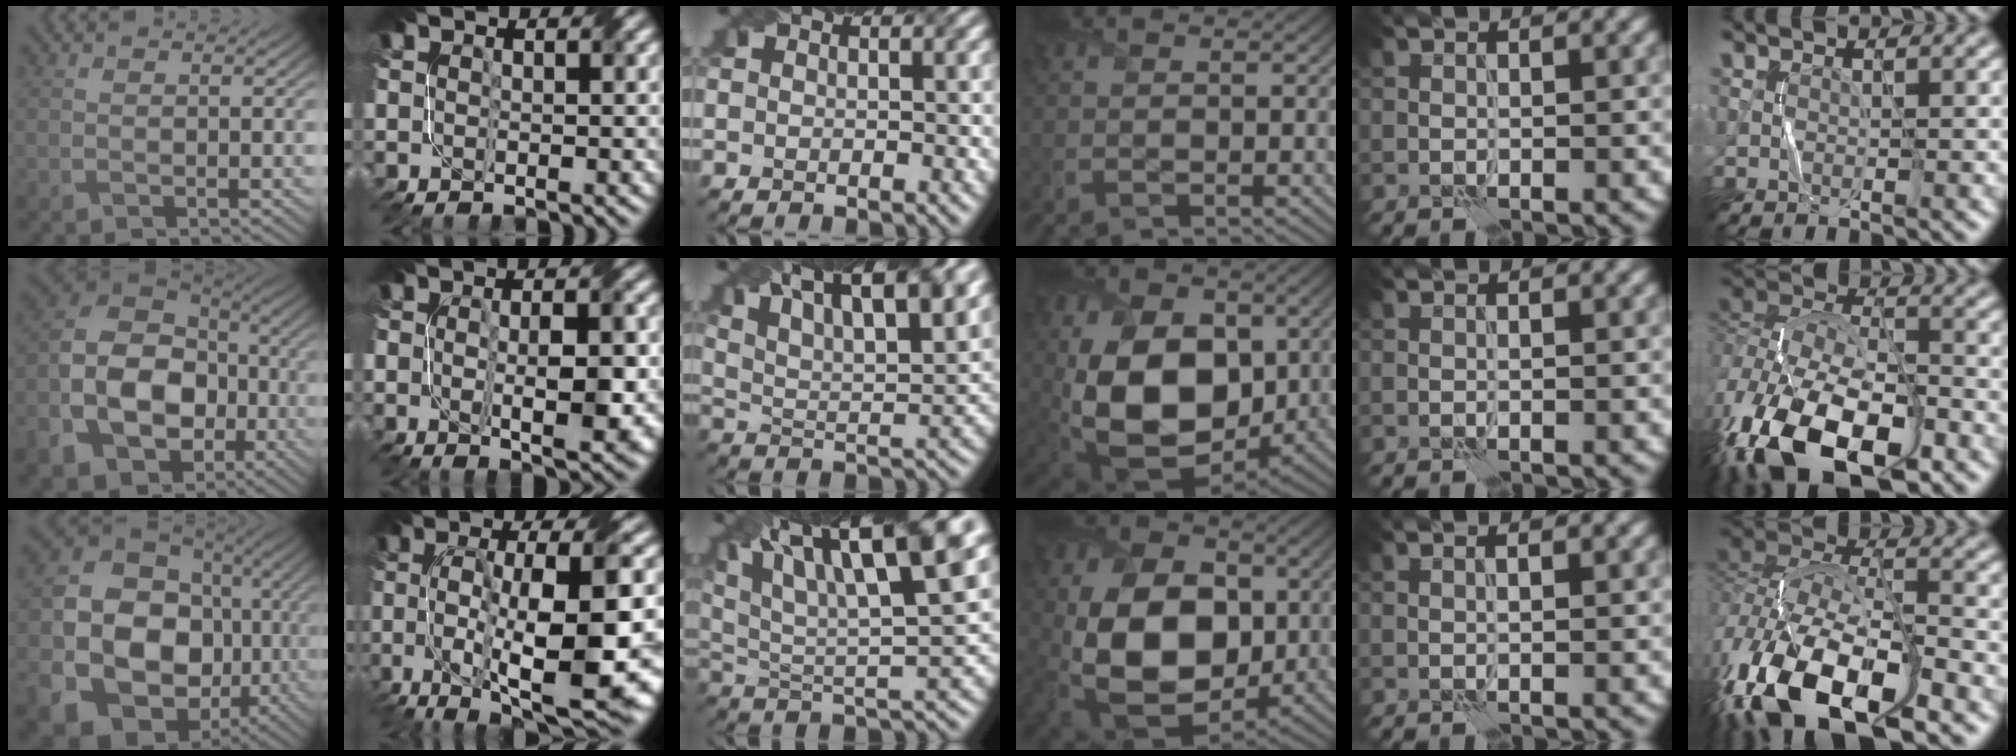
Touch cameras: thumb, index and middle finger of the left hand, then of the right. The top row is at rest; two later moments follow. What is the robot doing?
{"motion": "fold", "object": "netting"}